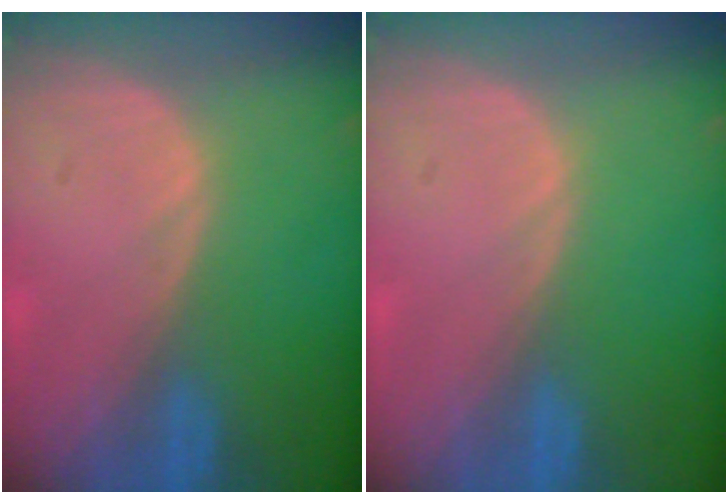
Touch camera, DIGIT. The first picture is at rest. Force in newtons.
{"total": 0.0}